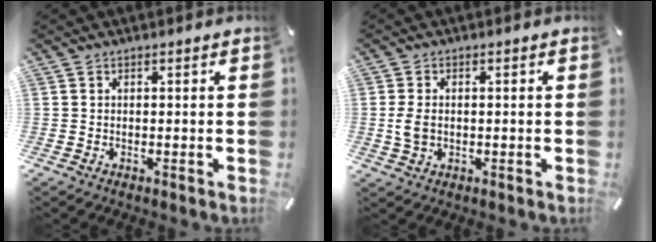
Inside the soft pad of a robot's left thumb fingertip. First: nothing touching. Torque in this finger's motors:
{"motor_torque": [0.39, 0.75, 0.04, 0.00, 0.14]}